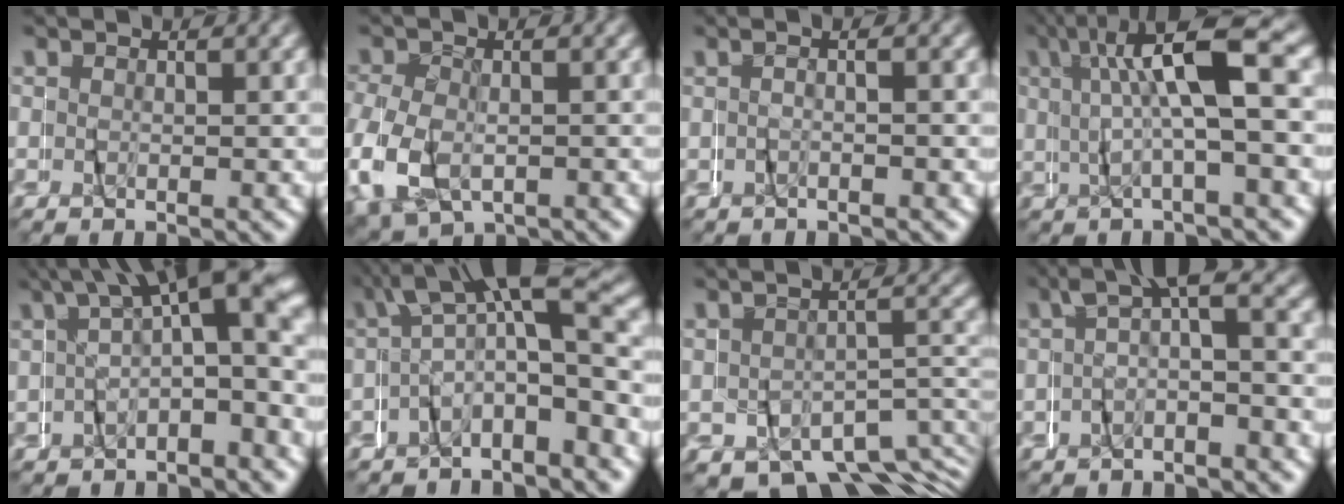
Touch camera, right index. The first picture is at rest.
{"total": 5.0, "force": [-1.6, 3.8, 2.7], "torque": [-0.095, -0.022, -0.012]}
{"total": 1.0, "force": [-0.8, -0.6, -0.2], "torque": [-0.004, 0.011, -0.021]}
{"total": 6.6, "force": [1.9, 0.5, 6.3], "torque": [-0.092, 0.031, 0.024]}
{"total": 7.4, "force": [2.3, 2.5, 6.6], "torque": [-0.078, 0.028, 0.023]}
{"total": 5.2, "force": [-0.1, 2.8, 4.4], "torque": [-0.078, 0.004, -0.008]}
{"total": 7.4, "force": [-4.7, 4.3, 3.8], "torque": [-0.039, -0.005, -0.070]}
{"total": 2.5, "force": [0.3, 0.2, 2.4], "torque": [-0.035, 0.019, -0.007]}